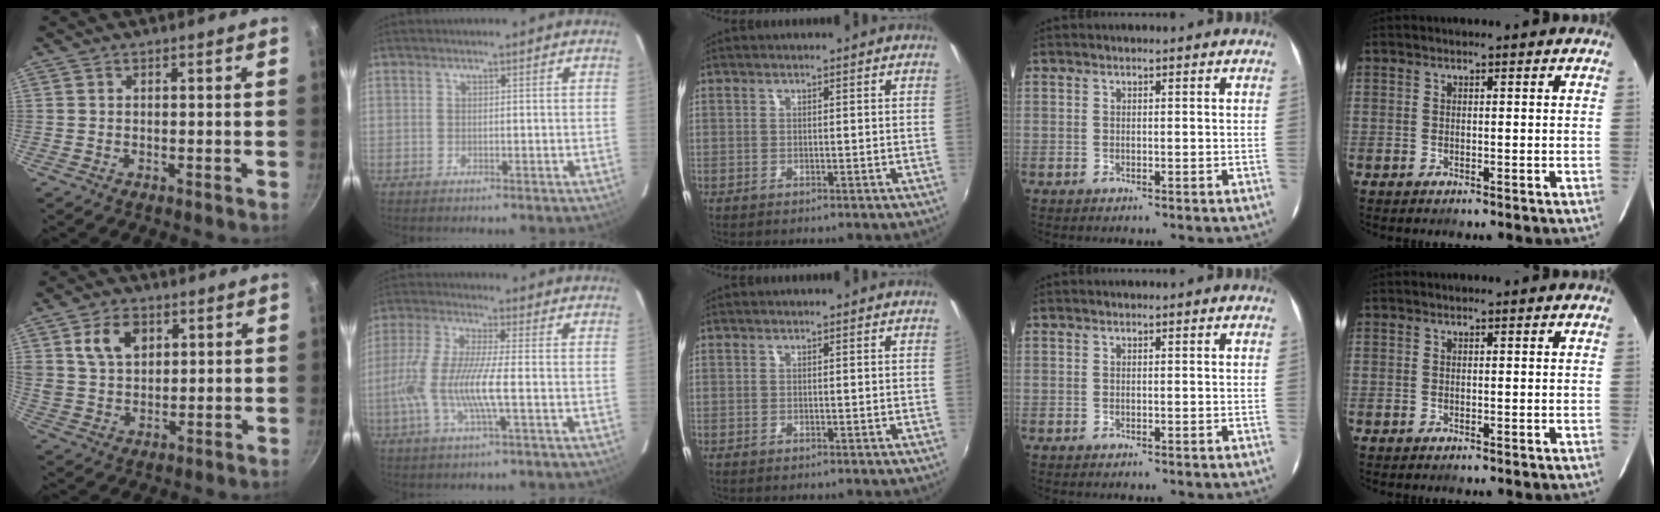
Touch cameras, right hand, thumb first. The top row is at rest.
{"thumb": {"total": 8.7, "force": [3.4, 6.1, 5.2], "torque": [-0.077, -0.009, 0.064]}, "index": {"total": 11.2, "force": [-2.4, 1.2, 10.9], "torque": [-0.228, -0.006, -0.048]}}